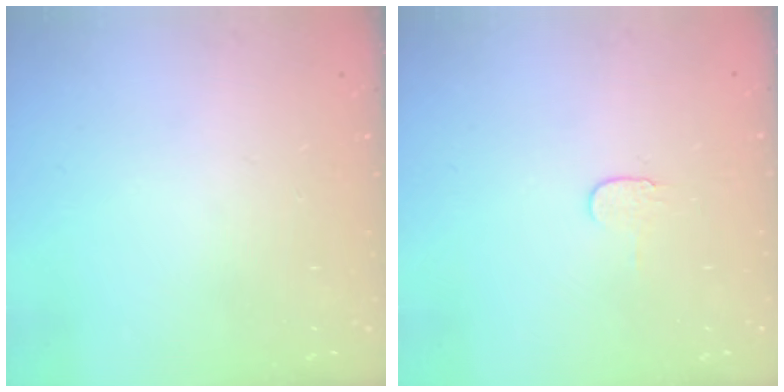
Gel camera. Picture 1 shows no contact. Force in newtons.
{"total": 4.0, "press": 3.9, "slide": 0.5}